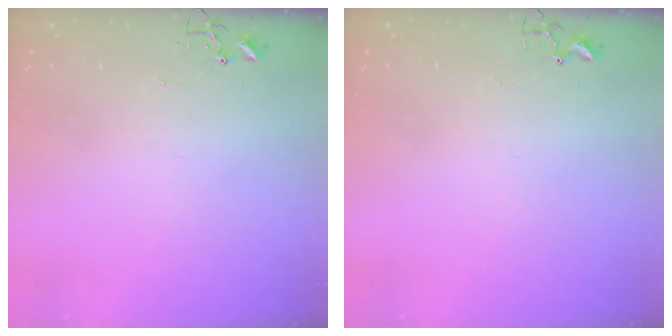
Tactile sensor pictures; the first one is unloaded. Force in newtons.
{"total": 4.0, "press": 3.9, "slide": 0.4}